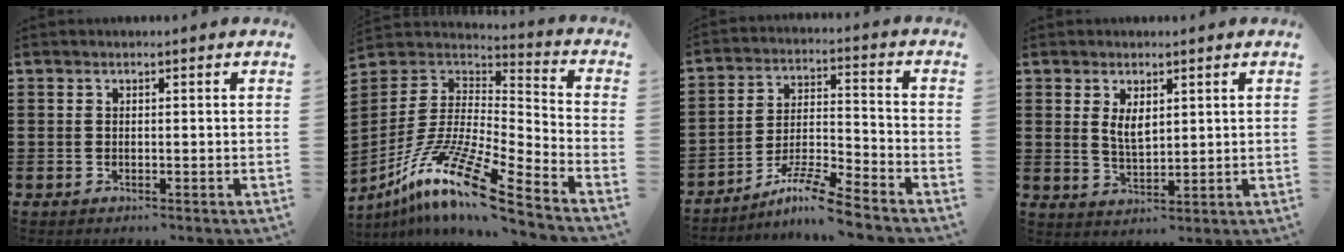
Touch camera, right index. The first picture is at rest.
{"total": 13.9, "force": [-9.6, 1.6, 10.0], "torque": [-0.197, 0.006, -0.186]}
{"total": 8.0, "force": [-6.9, 0.1, 4.0], "torque": [-0.081, 0.002, -0.135]}
{"total": 3.5, "force": [1.3, 1.7, 2.8], "torque": [-0.050, 0.001, 0.022]}